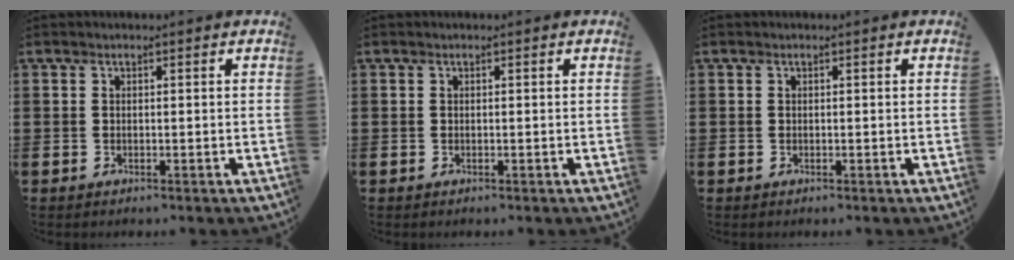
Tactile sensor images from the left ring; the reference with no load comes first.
{"total": 0.0}
{"total": 0.0}